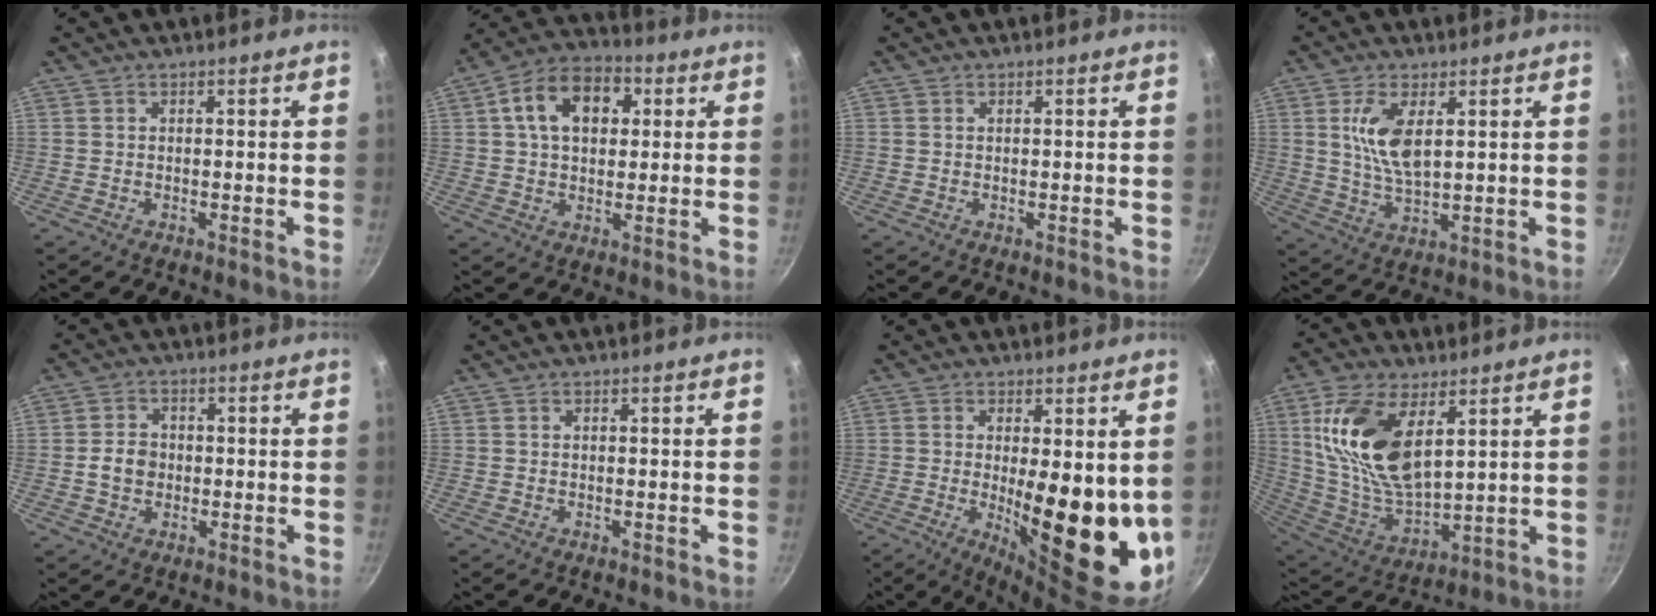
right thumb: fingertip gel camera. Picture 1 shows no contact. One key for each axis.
{"total": 13.0, "fx": 3.3, "fy": 8.9, "fz": 8.9, "tx": -0.120, "ty": 0.015, "tz": 0.042}
{"total": 0.0}
{"total": 8.4, "fx": 2.4, "fy": 3.7, "fz": 7.1, "tx": -0.137, "ty": -0.016, "tz": 0.054}
{"total": 4.6, "fx": -0.5, "fy": 3.8, "fz": 2.5, "tx": -0.027, "ty": 0.011, "tz": -0.013}
{"total": 0.0}
{"total": 17.6, "fx": -0.2, "fy": 5.9, "fz": 16.6, "tx": -0.204, "ty": -0.035, "tz": 0.011}
{"total": 18.9, "fx": 6.6, "fy": 9.7, "fz": 14.9, "tx": -0.282, "ty": -0.038, "tz": 0.140}